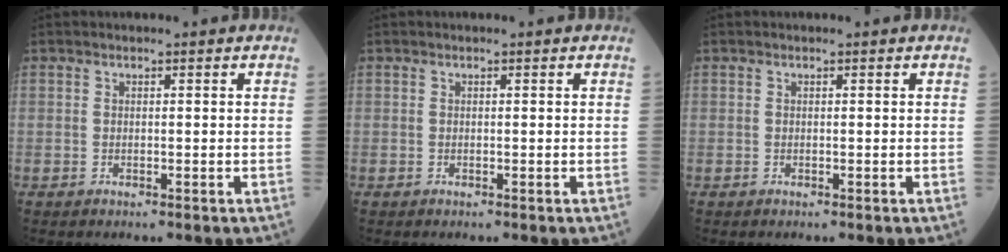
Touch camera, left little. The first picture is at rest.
{"total": 0.0}
{"total": 0.0}